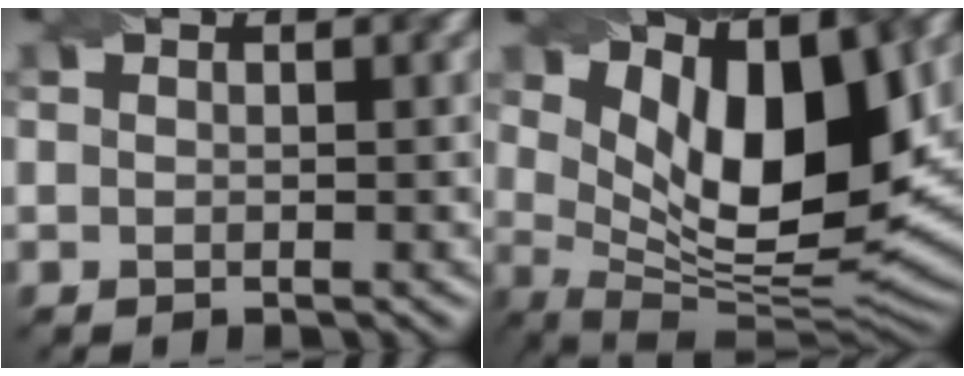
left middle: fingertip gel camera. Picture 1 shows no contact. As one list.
[{"total": 12.6, "force": [4.9, 5.3, 10.3], "torque": [-0.166, -0.006, 0.089]}]